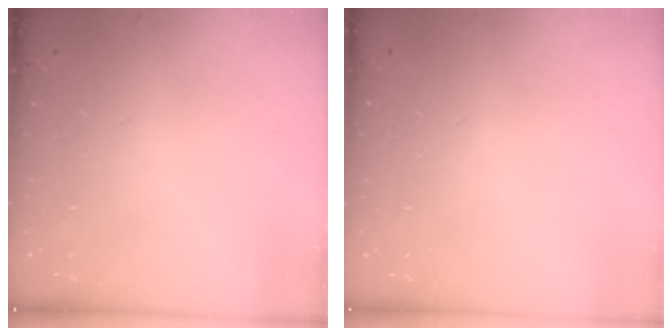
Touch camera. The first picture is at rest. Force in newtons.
{"total": 0.0}